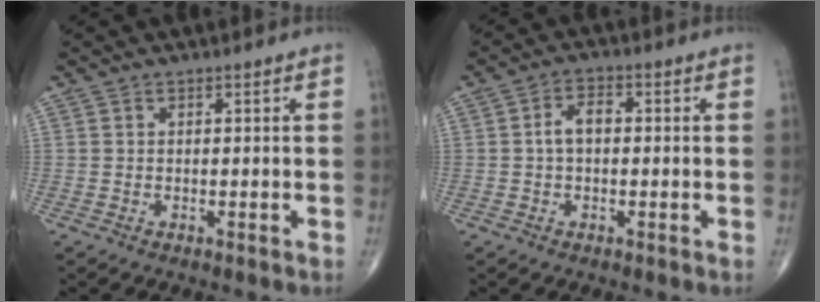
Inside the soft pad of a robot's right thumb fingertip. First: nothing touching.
{"total": 4.1, "force": [0.0, 2.5, 3.2], "torque": [-0.057, 0.016, -0.005]}